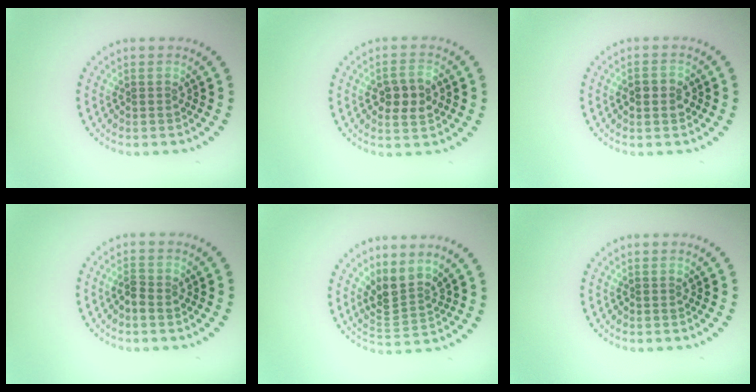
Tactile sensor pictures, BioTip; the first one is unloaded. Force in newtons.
{"total": 2.9, "press": 2.9, "slide": 0.3}
{"total": 2.3, "press": 2.3, "slide": 0.2}
{"total": 1.2, "press": 1.2, "slide": 0.3}
{"total": 3.0, "press": 2.1, "slide": 2.2}
{"total": 0.0}